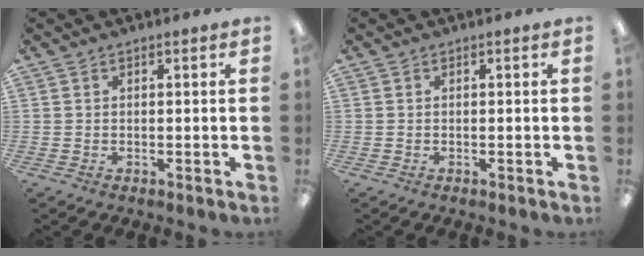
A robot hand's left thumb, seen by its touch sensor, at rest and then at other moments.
{"total": 0.0}